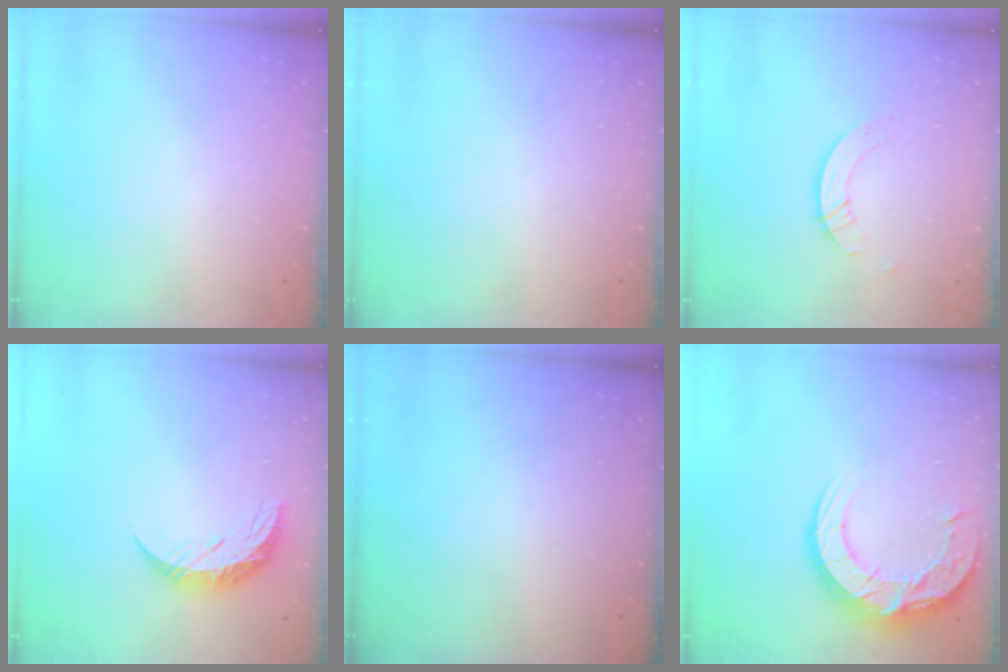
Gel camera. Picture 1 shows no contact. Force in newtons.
{"total": 0.0}
{"total": 4.3, "press": 4.2, "slide": 0.3}
{"total": 10.0, "press": 10.0, "slide": 0.6}
{"total": 0.0}
{"total": 17.9, "press": 17.8, "slide": 1.3}